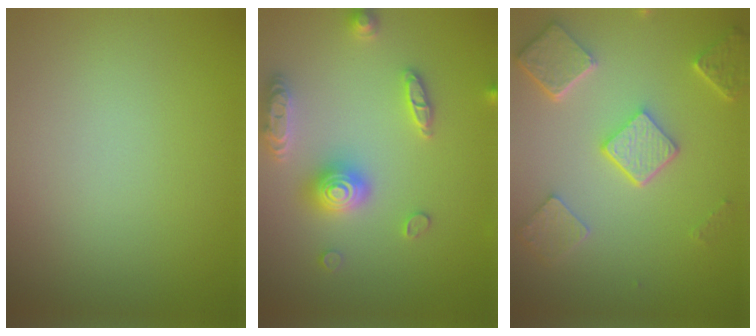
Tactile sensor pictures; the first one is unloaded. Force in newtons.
{"total": 4.9, "press": 4.8, "slide": 0.8}
{"total": 5.3, "press": 4.2, "slide": 3.3}